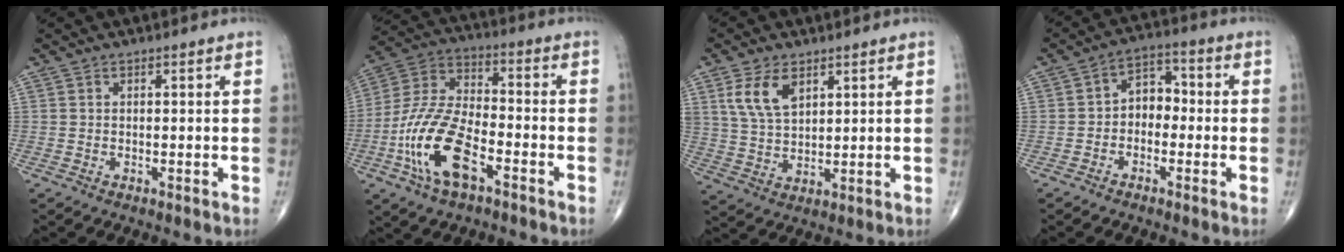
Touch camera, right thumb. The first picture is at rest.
{"total": 16.5, "force": [-6.7, 7.6, 13.0], "torque": [-0.267, 0.033, -0.130]}
{"total": 8.1, "force": [3.8, 4.5, 5.5], "torque": [-0.097, -0.013, 0.082]}
{"total": 6.1, "force": [-1.0, 4.5, 4.0], "torque": [-0.038, 0.030, -0.034]}